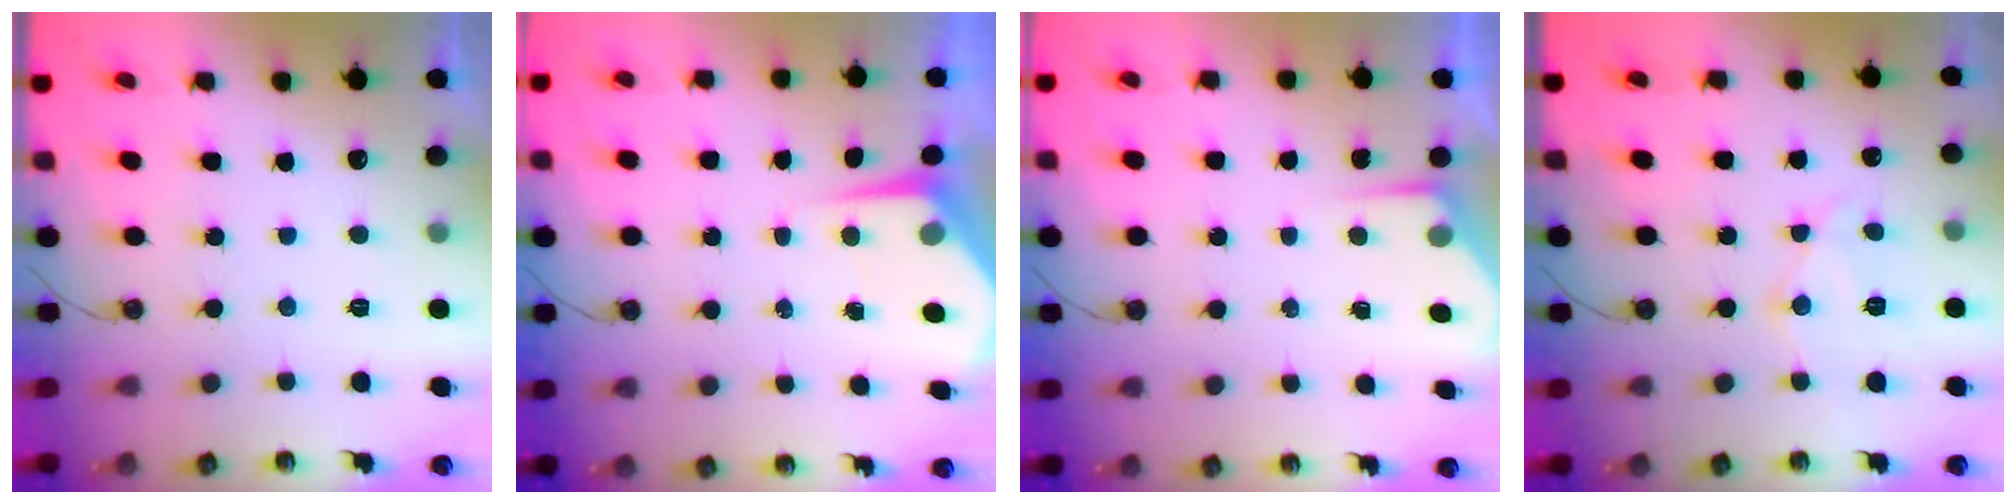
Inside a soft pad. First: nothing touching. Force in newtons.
{"total": 4.4, "press": 4.3, "slide": 0.5}
{"total": 2.3, "press": 2.3, "slide": 0.3}
{"total": 12.4, "press": 12.3, "slide": 1.2}